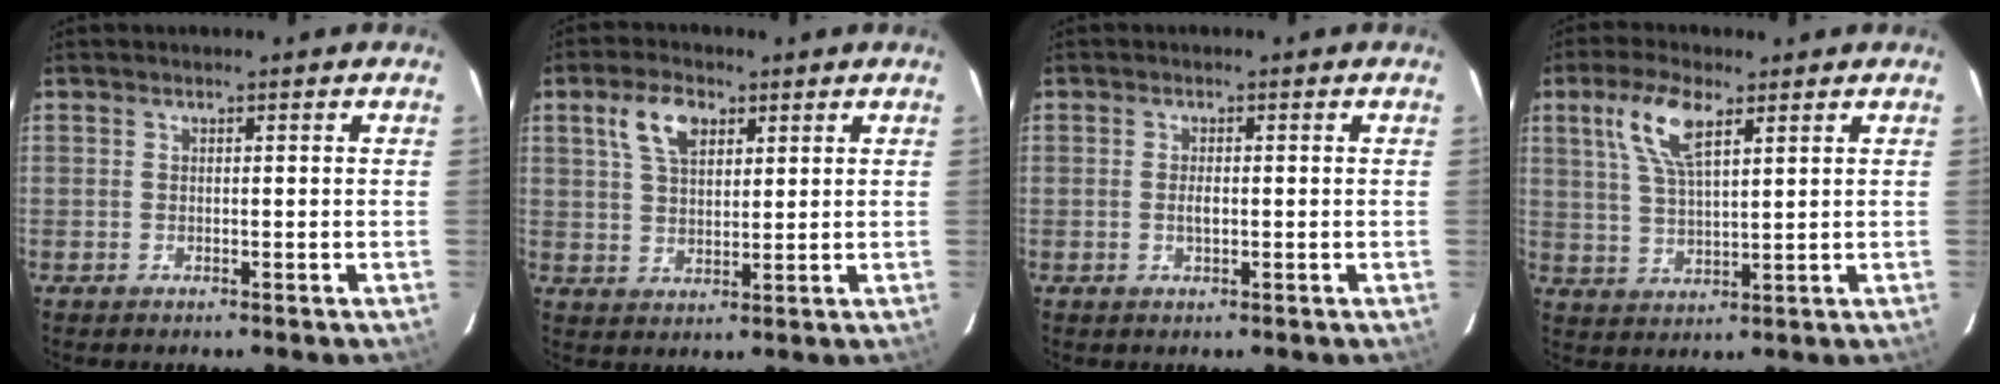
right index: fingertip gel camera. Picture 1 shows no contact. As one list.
[{"total": 7.0, "force": [3.4, 3.8, 4.8], "torque": [-0.094, 0.017, 0.064]}, {"total": 1.5, "force": [-0.2, 0.7, 1.3], "torque": [-0.024, 0.001, -0.004]}, {"total": 8.6, "force": [4.3, 3.0, 6.9], "torque": [-0.137, 0.012, 0.088]}]